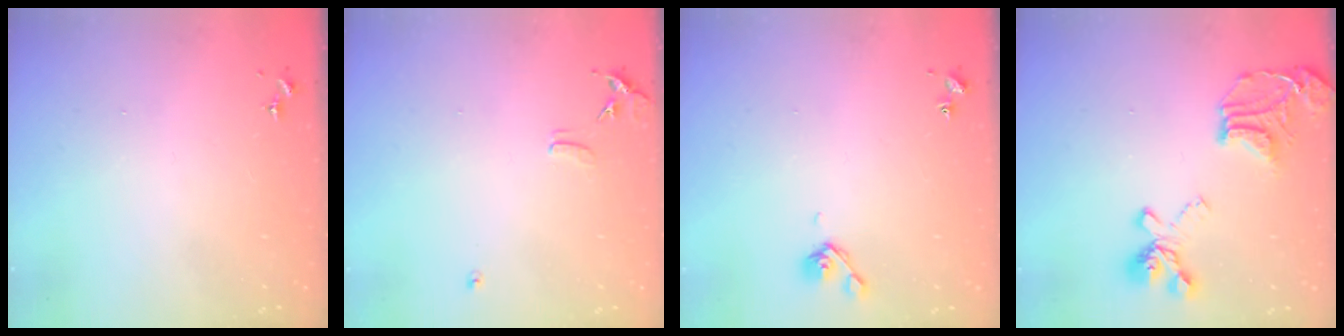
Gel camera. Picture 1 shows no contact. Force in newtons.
{"total": 6.7, "press": 6.7, "slide": 0.6}
{"total": 5.3, "press": 5.1, "slide": 1.3}
{"total": 20.2, "press": 20.1, "slide": 2.1}